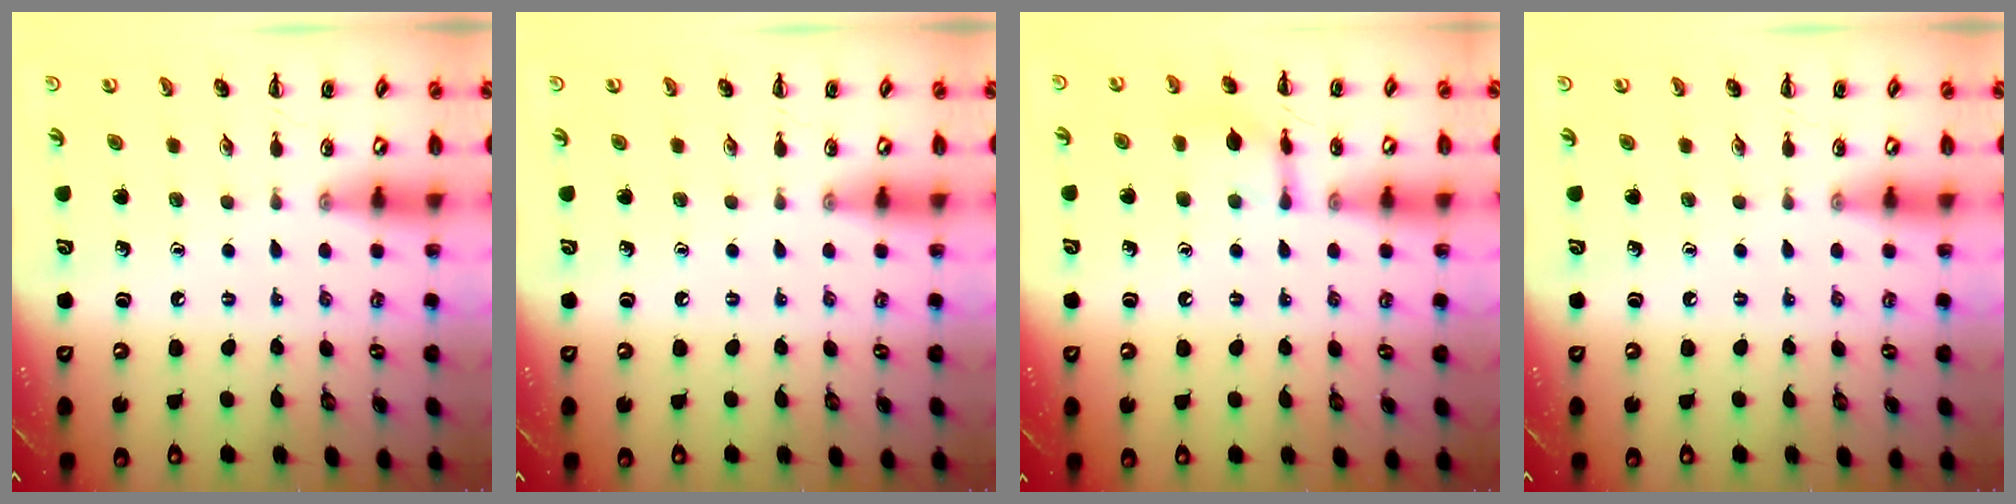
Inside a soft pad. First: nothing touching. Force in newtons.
{"total": 0.0}
{"total": 8.6, "press": 8.6, "slide": 0.4}
{"total": 0.0}